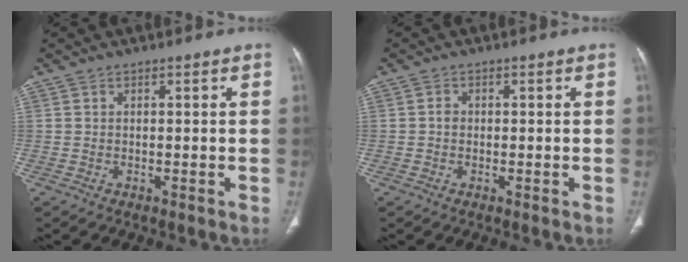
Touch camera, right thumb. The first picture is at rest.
{"total": 1.3, "force": [-0.1, 1.1, 0.6], "torque": [-0.003, 0.005, -0.005]}